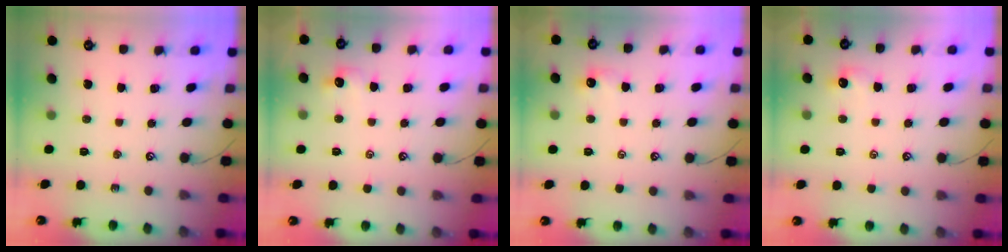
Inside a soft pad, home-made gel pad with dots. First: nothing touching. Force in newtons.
{"total": 0.7, "press": 0.4, "slide": 0.6}
{"total": 0.7, "press": 0.5, "slide": 0.5}
{"total": 0.0}